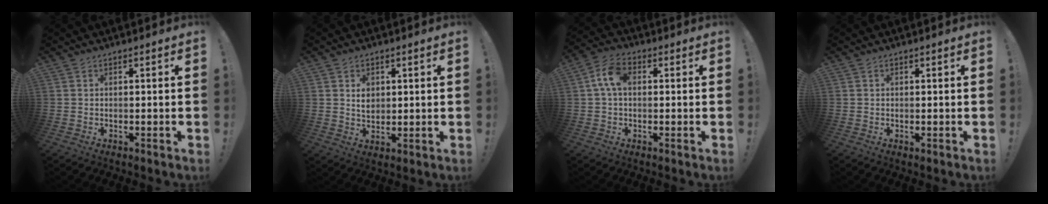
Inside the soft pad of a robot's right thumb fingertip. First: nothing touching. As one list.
[{"total": 4.1, "force": [1.0, 3.4, 2.0], "torque": [-0.021, -0.003, 0.016]}, {"total": 8.0, "force": [1.2, 4.9, 6.2], "torque": [-0.114, 0.012, 0.028]}, {"total": 0.0}]